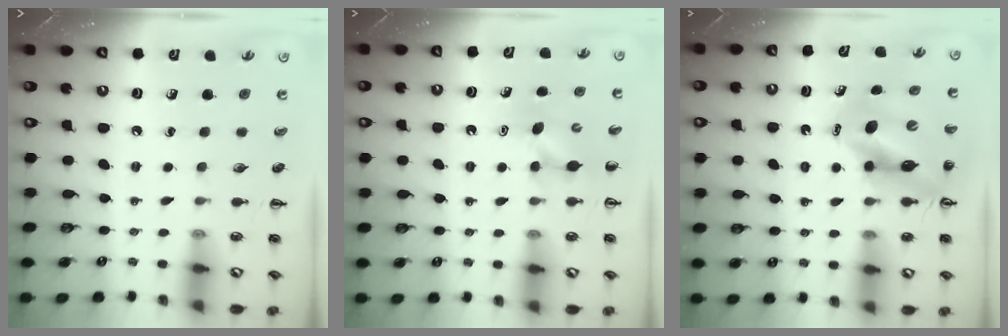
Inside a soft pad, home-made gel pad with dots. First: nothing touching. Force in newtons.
{"total": 5.2, "press": 5.0, "slide": 1.2}
{"total": 11.6, "press": 10.9, "slide": 3.8}